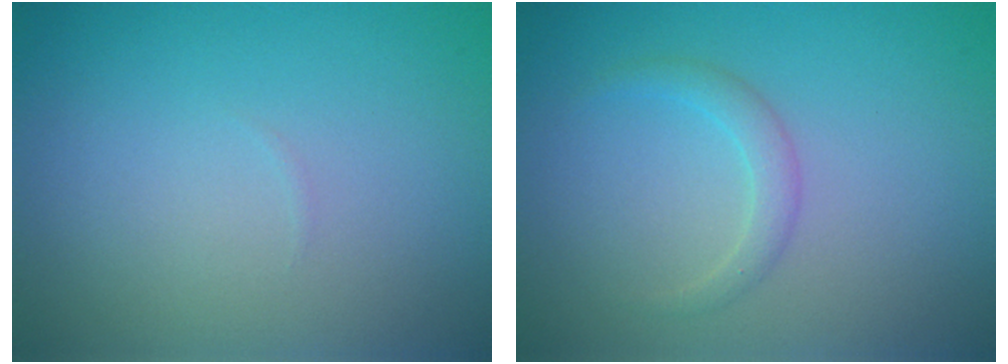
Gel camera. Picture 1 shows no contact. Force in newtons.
{"total": 1.5, "press": 1.5, "slide": 0.1}